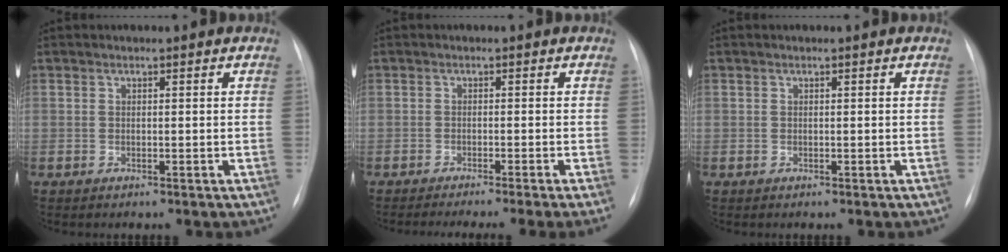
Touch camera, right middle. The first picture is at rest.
{"total": 9.9, "force": [-8.4, -1.5, 5.1], "torque": [-0.045, -0.025, -0.116]}
{"total": 0.0}